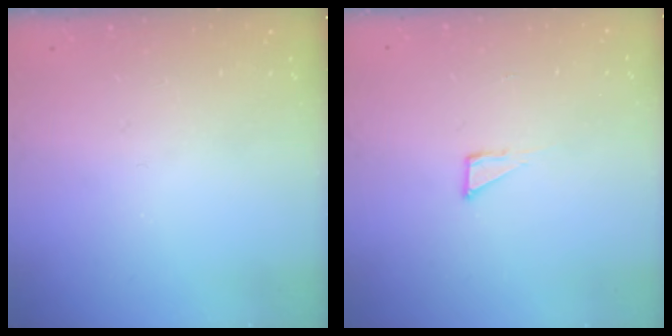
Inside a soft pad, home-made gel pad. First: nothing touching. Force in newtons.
{"total": 2.8, "press": 2.8, "slide": 0.2}